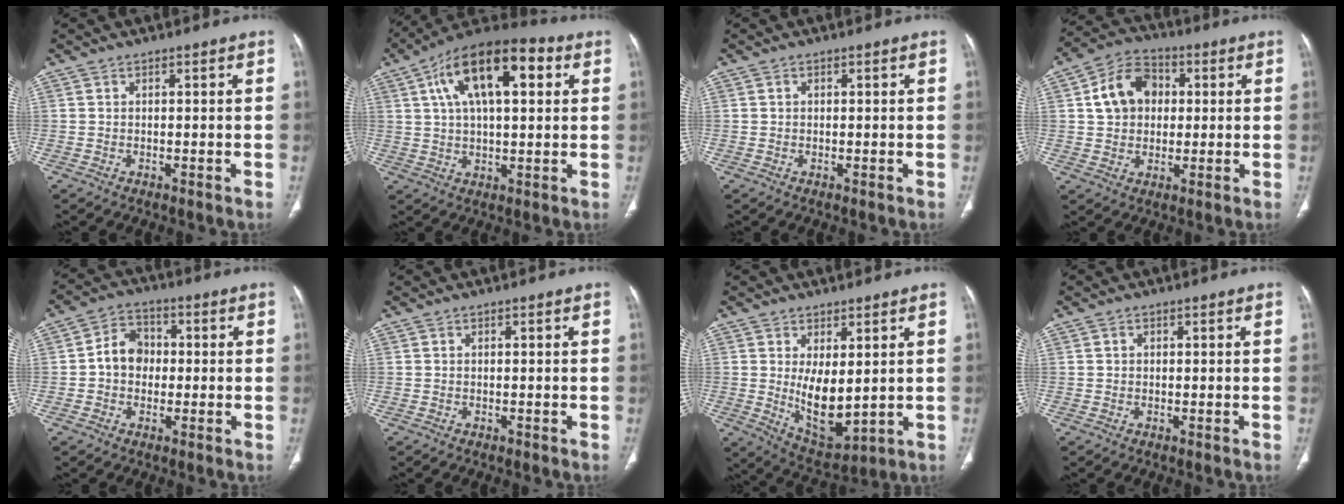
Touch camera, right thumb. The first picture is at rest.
{"total": 18.8, "force": [6.1, 8.5, 15.6], "torque": [-0.243, 0.016, 0.092]}
{"total": 0.6, "force": [0.1, 0.5, 0.2], "torque": [-0.001, 0.002, 0.002]}
{"total": 11.2, "force": [2.0, 8.8, 6.6], "torque": [-0.091, 0.015, 0.026]}
{"total": 7.0, "force": [-0.2, 5.8, 4.0], "torque": [-0.045, 0.021, -0.015]}
{"total": 0.0}
{"total": 9.8, "force": [0.9, 4.7, 8.6], "torque": [-0.122, -0.028, 0.040]}
{"total": 0.7, "force": [0.1, 0.6, 0.3], "torque": [-0.001, 0.002, 0.002]}